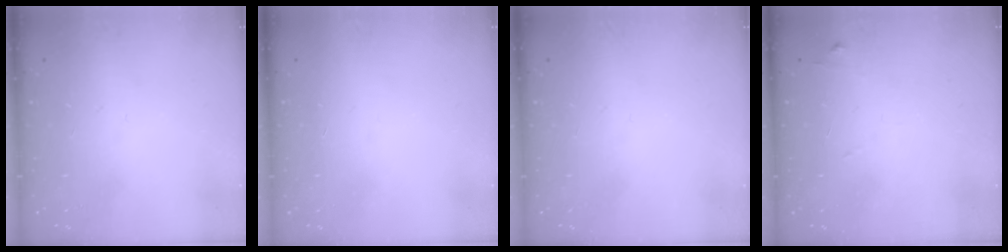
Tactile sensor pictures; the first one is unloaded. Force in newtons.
{"total": 1.6, "press": 1.6, "slide": 0.1}
{"total": 0.0}
{"total": 7.4, "press": 7.4, "slide": 0.4}